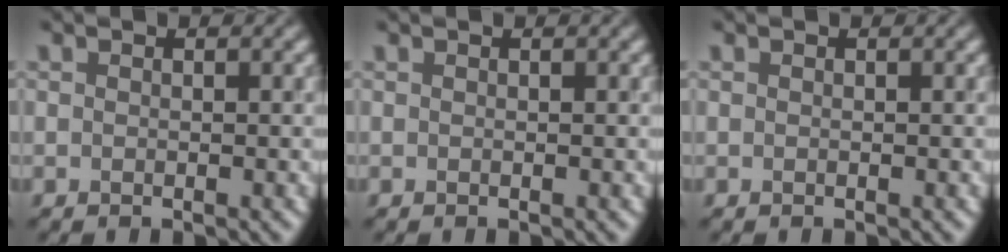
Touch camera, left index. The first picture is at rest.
{"total": 0.0}
{"total": 0.0}